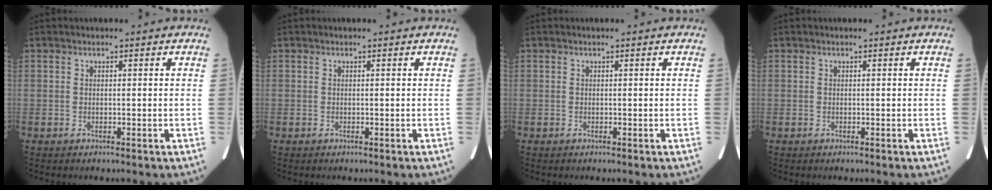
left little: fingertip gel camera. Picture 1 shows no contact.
{"total": 0.0}
{"total": 0.0}
{"total": 0.0}